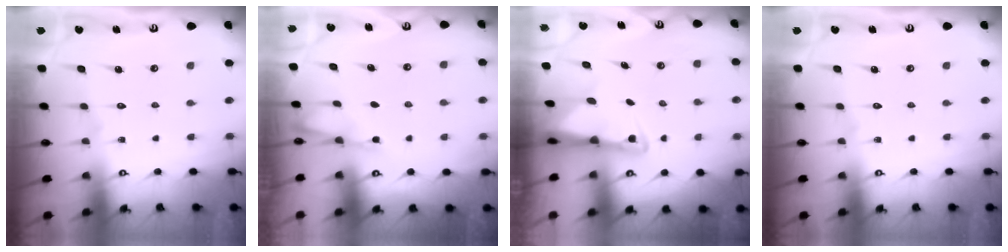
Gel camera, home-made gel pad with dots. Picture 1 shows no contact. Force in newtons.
{"total": 2.4, "press": 2.3, "slide": 0.5}
{"total": 2.9, "press": 2.9, "slide": 0.6}
{"total": 0.0}